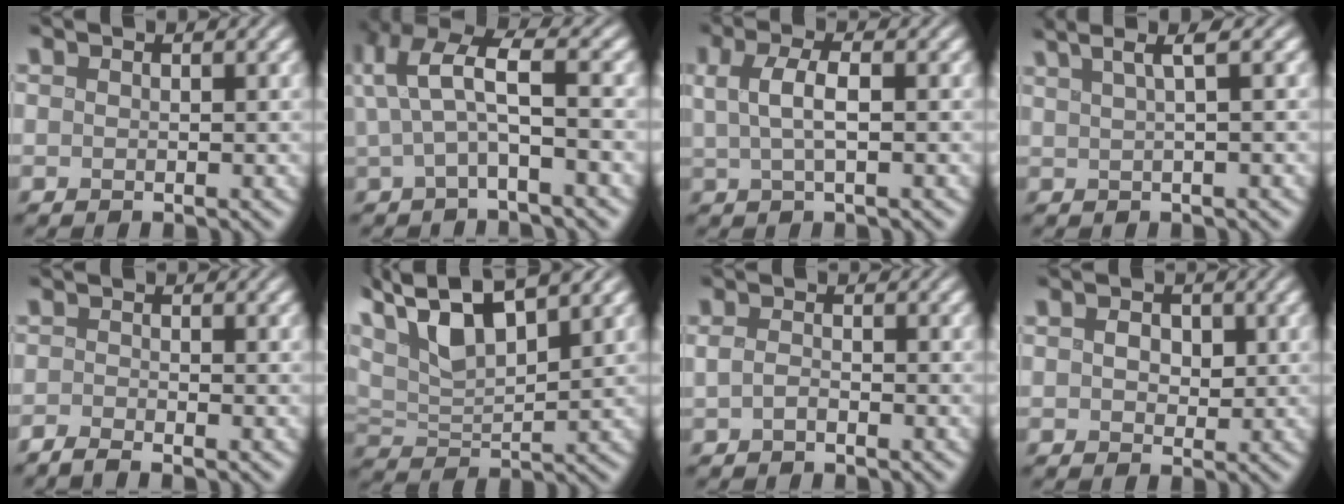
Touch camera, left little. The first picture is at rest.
{"total": 5.2, "force": [0.8, 1.5, 4.9], "torque": [-0.101, 0.014, 0.006]}
{"total": 3.1, "force": [0.5, 0.9, 2.9], "torque": [-0.057, 0.005, 0.008]}
{"total": 4.7, "force": [2.7, 1.2, 3.6], "torque": [-0.046, 0.018, 0.030]}
{"total": 1.8, "force": [-1.5, 0.2, 0.9], "torque": [-0.015, -0.008, -0.035]}
{"total": 7.7, "force": [5.2, 2.5, 5.2], "torque": [-0.105, 0.019, 0.094]}
{"total": 0.9, "force": [-0.5, 0.3, 0.8], "torque": [-0.019, -0.002, -0.012]}
{"total": 2.1, "force": [0.4, 1.5, 1.3], "torque": [-0.019, -0.001, 0.004]}